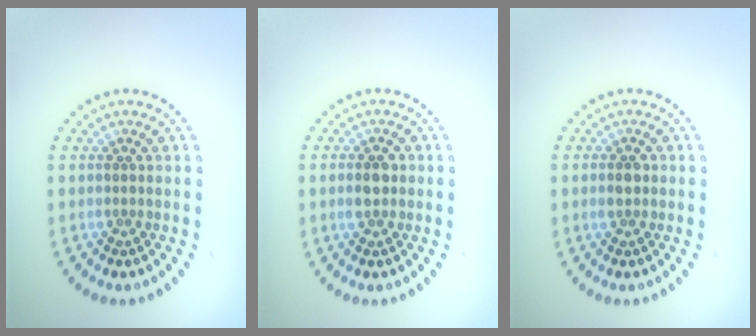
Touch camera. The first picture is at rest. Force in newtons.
{"total": 2.4, "press": 2.4, "slide": 0.1}
{"total": 1.3, "press": 1.3, "slide": 0.1}